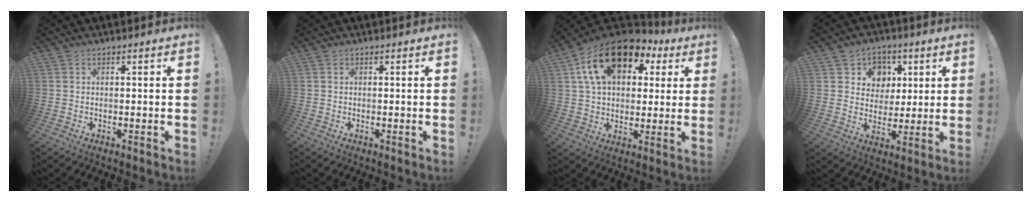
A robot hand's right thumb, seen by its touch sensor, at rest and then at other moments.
{"total": 0.0}
{"total": 19.4, "force": [8.6, 12.0, 12.5], "torque": [-0.193, -0.032, 0.155]}
{"total": 9.1, "force": [2.6, 8.5, 1.9], "torque": [-0.018, -0.015, 0.057]}